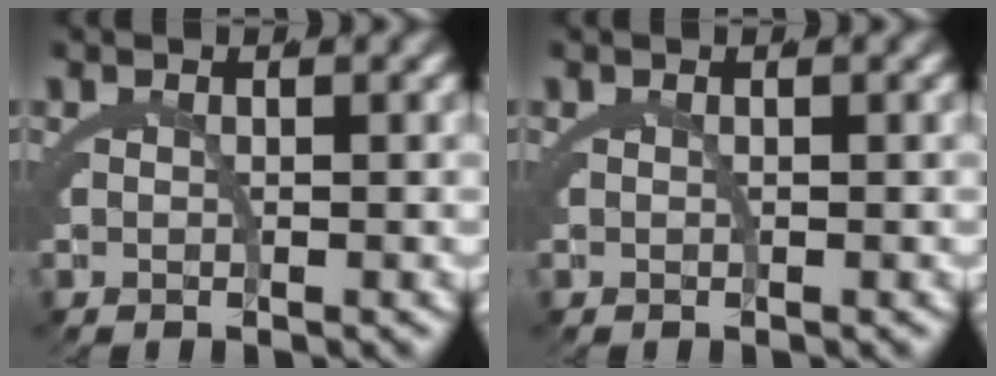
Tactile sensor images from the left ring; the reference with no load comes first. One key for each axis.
{"total": 0.0}